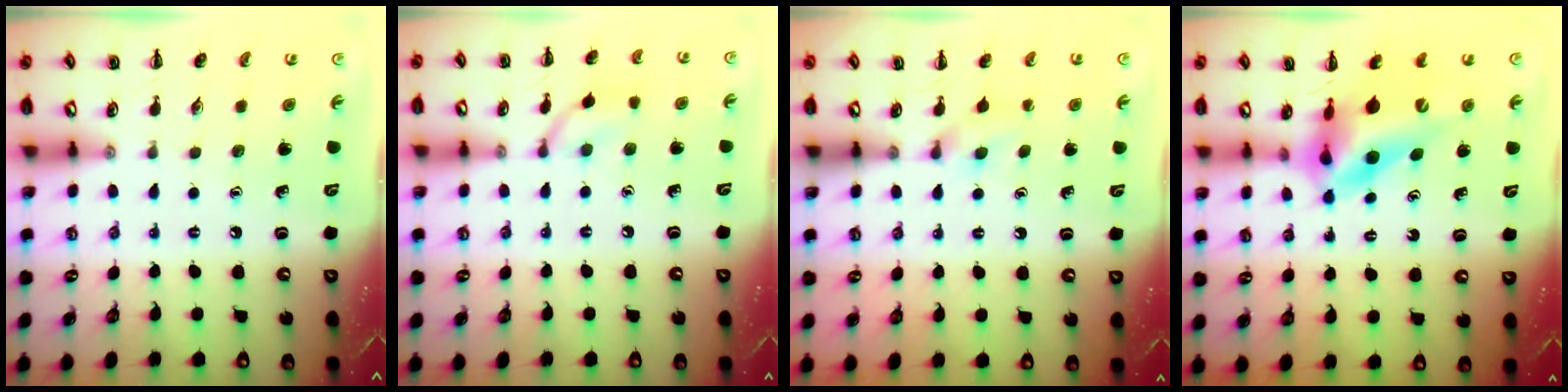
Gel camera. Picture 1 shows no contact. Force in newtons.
{"total": 7.5, "press": 7.4, "slide": 1.0}
{"total": 5.3, "press": 5.0, "slide": 1.6}
{"total": 11.1, "press": 10.5, "slide": 3.6}